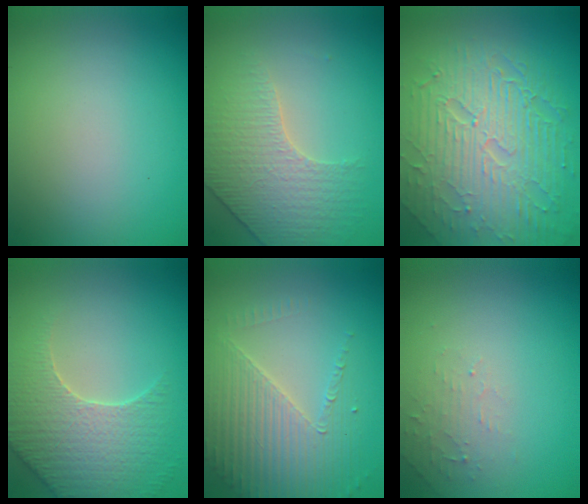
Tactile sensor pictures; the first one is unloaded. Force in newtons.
{"total": 3.9, "press": 3.5, "slide": 1.7}
{"total": 9.7, "press": 6.3, "slide": 7.4}
{"total": 4.9, "press": 4.7, "slide": 1.1}
{"total": 4.5, "press": 3.9, "slide": 2.1}
{"total": 1.6, "press": 1.5, "slide": 0.3}